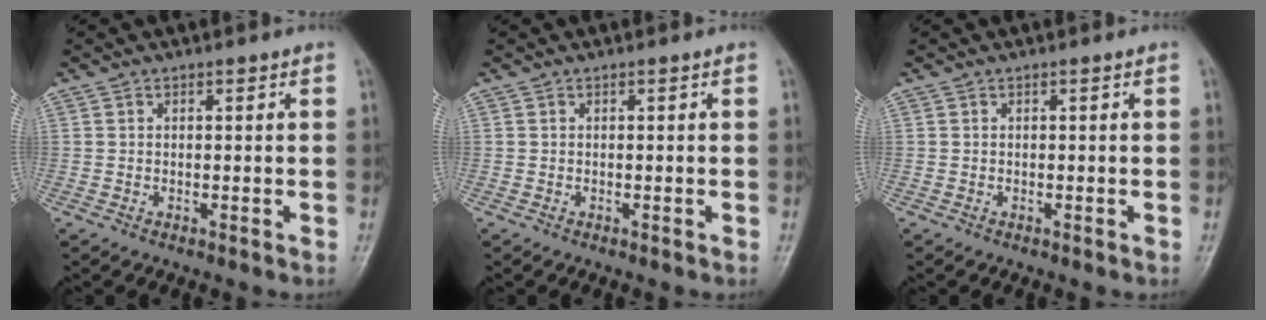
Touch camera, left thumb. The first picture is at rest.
{"total": 0.0}
{"total": 0.0}